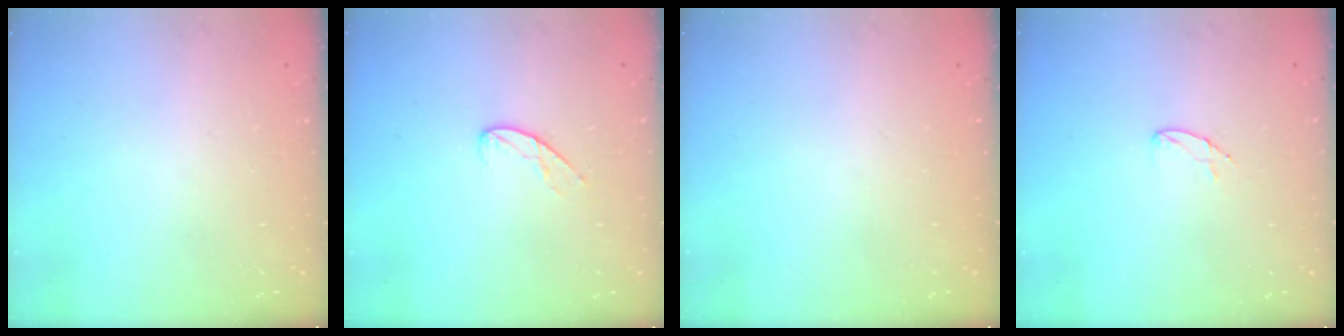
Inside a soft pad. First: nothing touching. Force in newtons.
{"total": 7.2, "press": 7.2, "slide": 0.6}
{"total": 0.0}
{"total": 5.3, "press": 5.3, "slide": 0.4}